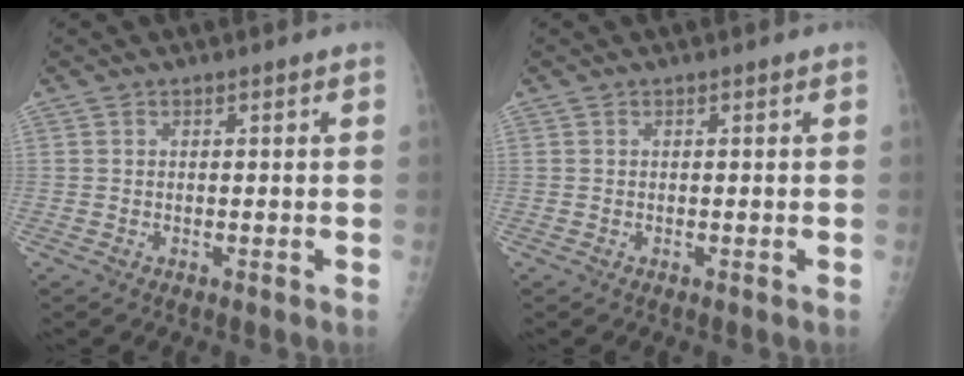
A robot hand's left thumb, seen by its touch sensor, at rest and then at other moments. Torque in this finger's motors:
{"motor_torque": [0.21, -0.06, 0.06, 0.02, 0.00]}